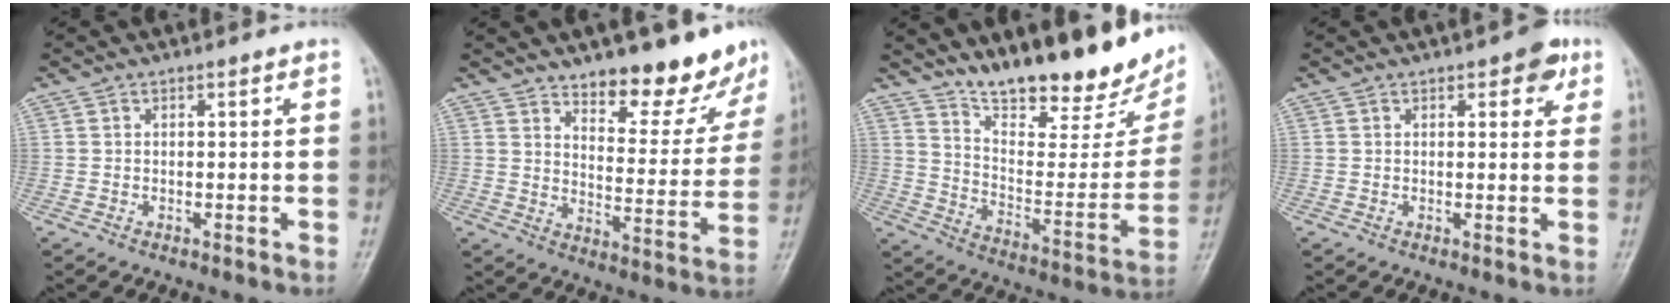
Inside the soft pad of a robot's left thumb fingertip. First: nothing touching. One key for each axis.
{"total": 13.8, "fx": 11.0, "fy": 4.6, "fz": 7.0, "tx": -0.051, "ty": -0.090, "tz": 0.158}
{"total": 25.1, "fx": 19.2, "fy": 7.3, "fz": 14.4, "tx": -0.178, "ty": -0.103, "tz": 0.284}
{"total": 4.3, "fx": 2.1, "fy": 2.1, "fz": 3.1, "tx": -0.018, "ty": -0.004, "tz": 0.018}